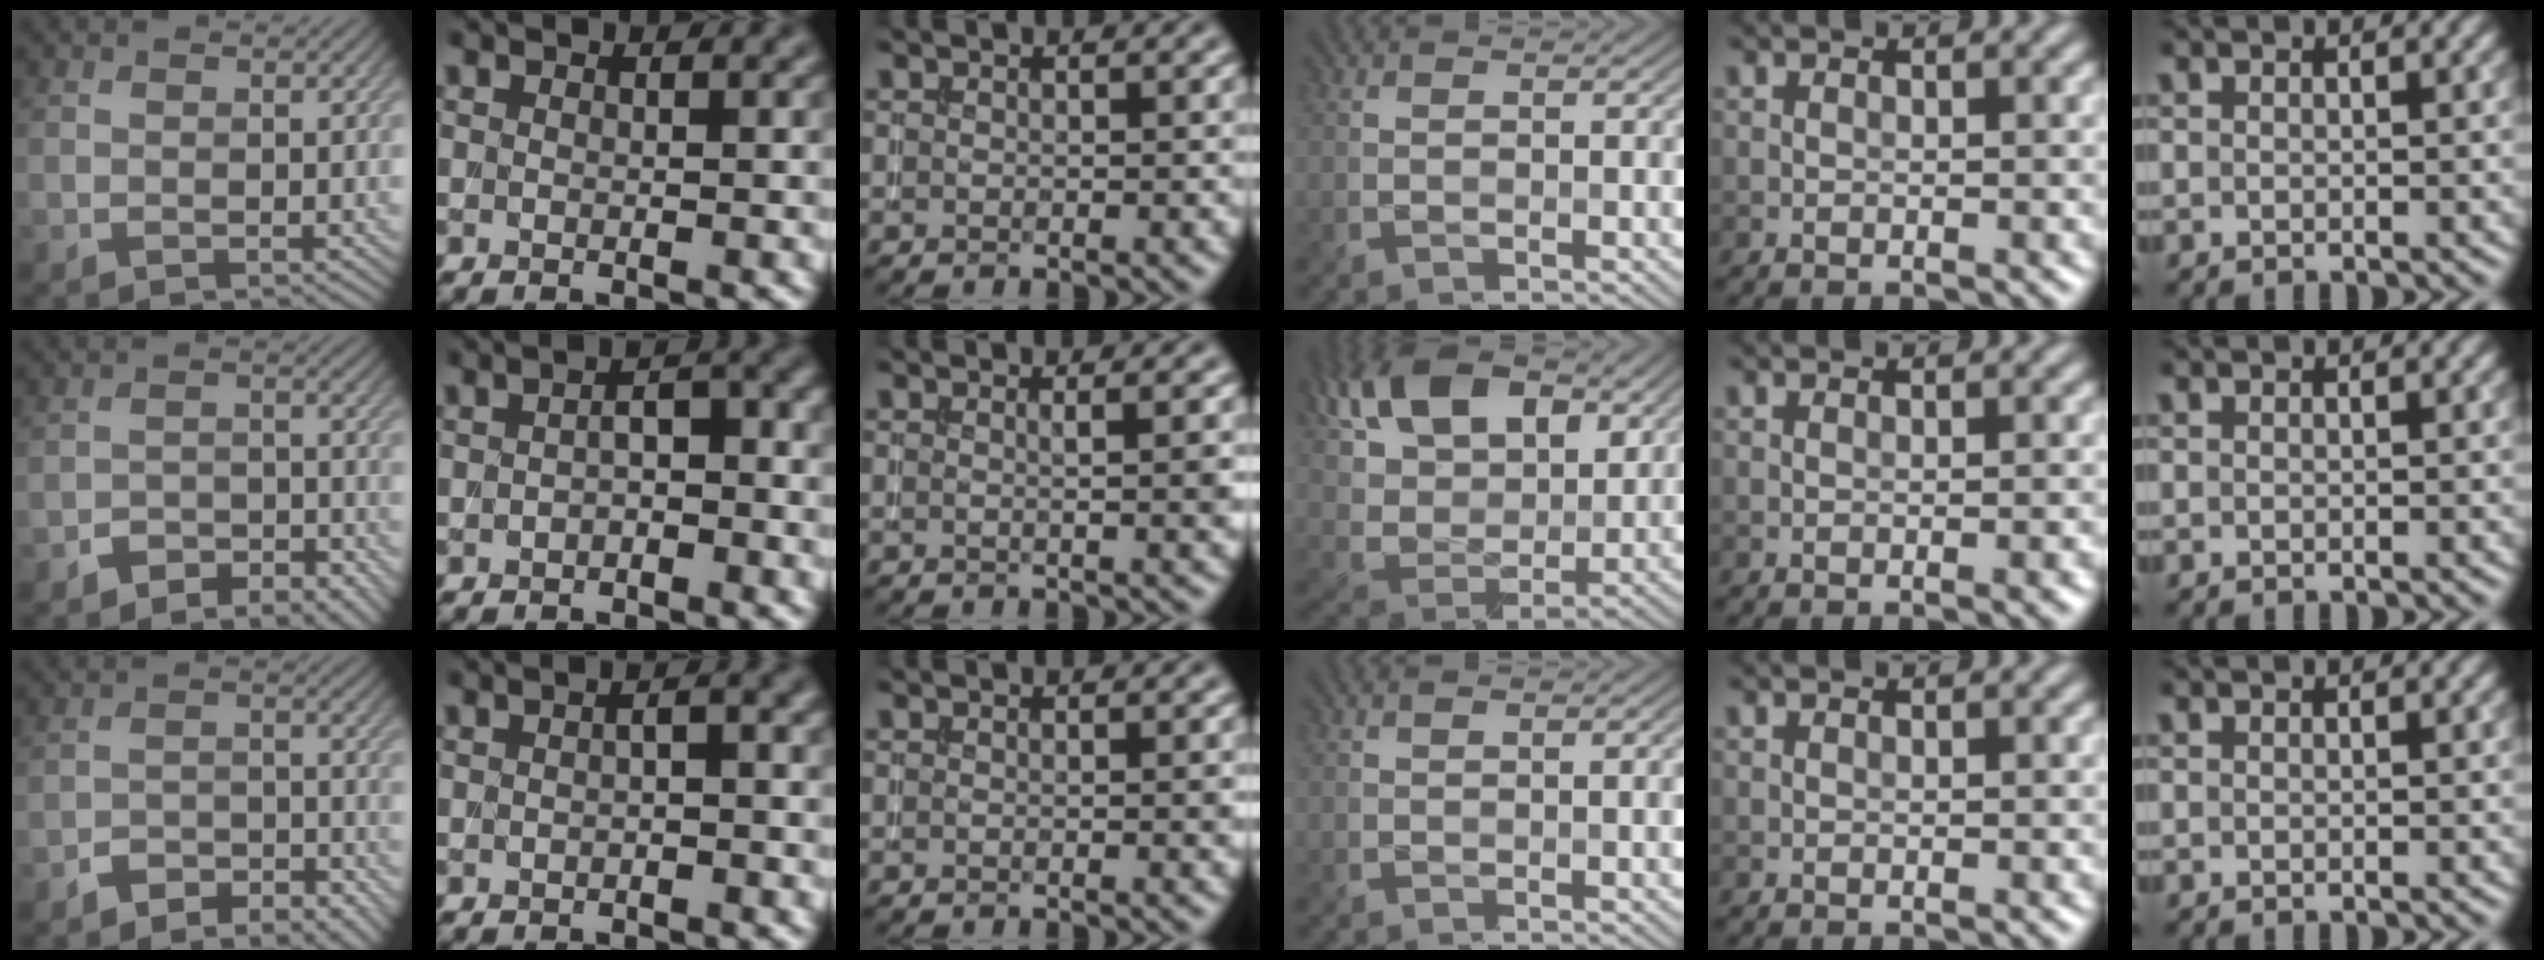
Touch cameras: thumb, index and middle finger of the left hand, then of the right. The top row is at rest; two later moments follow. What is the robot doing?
{"motion": "extract", "object": "backpack"}